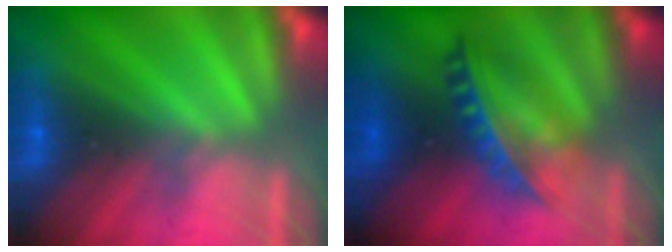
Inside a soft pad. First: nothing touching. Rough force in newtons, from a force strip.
{"total": 5.5}